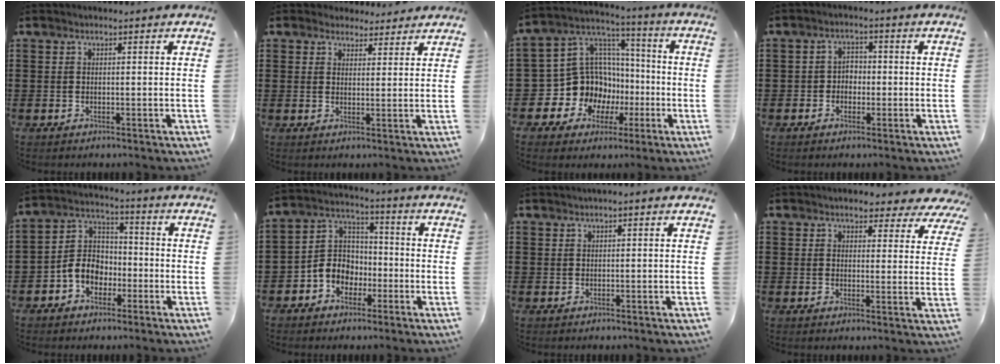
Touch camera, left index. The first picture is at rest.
{"total": 3.2, "force": [2.9, 1.4, 0.1], "torque": [-0.012, 0.002, 0.057]}
{"total": 12.1, "force": [-2.7, 11.3, 3.4], "torque": [-0.117, -0.013, -0.034]}
{"total": 2.6, "force": [-1.0, 2.2, 1.0], "torque": [-0.026, 0.009, -0.025]}
{"total": 6.5, "force": [-2.9, 5.1, 2.7], "torque": [-0.079, 0.012, -0.063]}
{"total": 6.5, "force": [-2.8, 5.6, 1.9], "torque": [-0.069, 0.009, -0.061]}
{"total": 0.7, "force": [0.4, 0.0, 0.5], "torque": [-0.010, 0.001, 0.008]}
{"total": 4.3, "force": [3.9, 1.1, 1.2], "torque": [-0.024, -0.019, 0.067]}